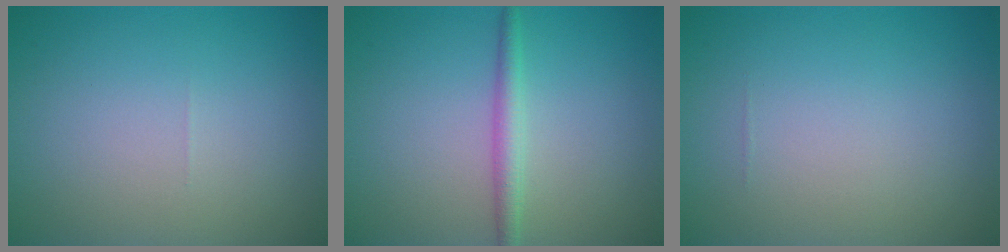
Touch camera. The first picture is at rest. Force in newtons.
{"total": 2.0, "press": 2.0, "slide": 0.0}
{"total": 0.0}